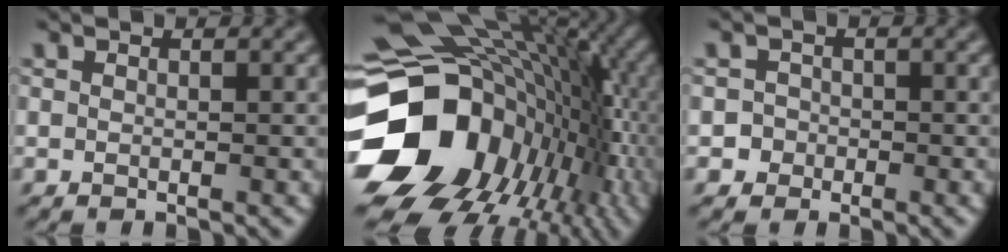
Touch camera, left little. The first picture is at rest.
{"total": 18.1, "force": [-2.7, 14.4, 10.6], "torque": [-0.200, -0.017, -0.019]}
{"total": 2.4, "force": [-0.9, 2.2, 0.0], "torque": [0.024, 0.008, -0.023]}